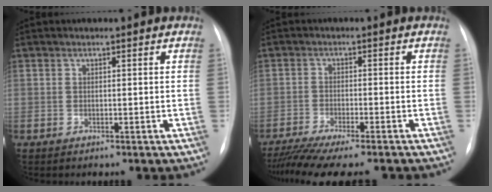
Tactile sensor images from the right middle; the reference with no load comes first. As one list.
[{"total": 12.6, "force": [-11.0, 0.7, 6.1], "torque": [-0.089, -0.021, -0.166]}]